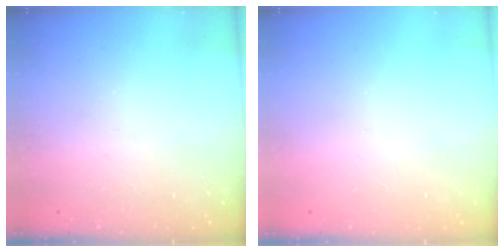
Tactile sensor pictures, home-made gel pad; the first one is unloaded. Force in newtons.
{"total": 0.0}